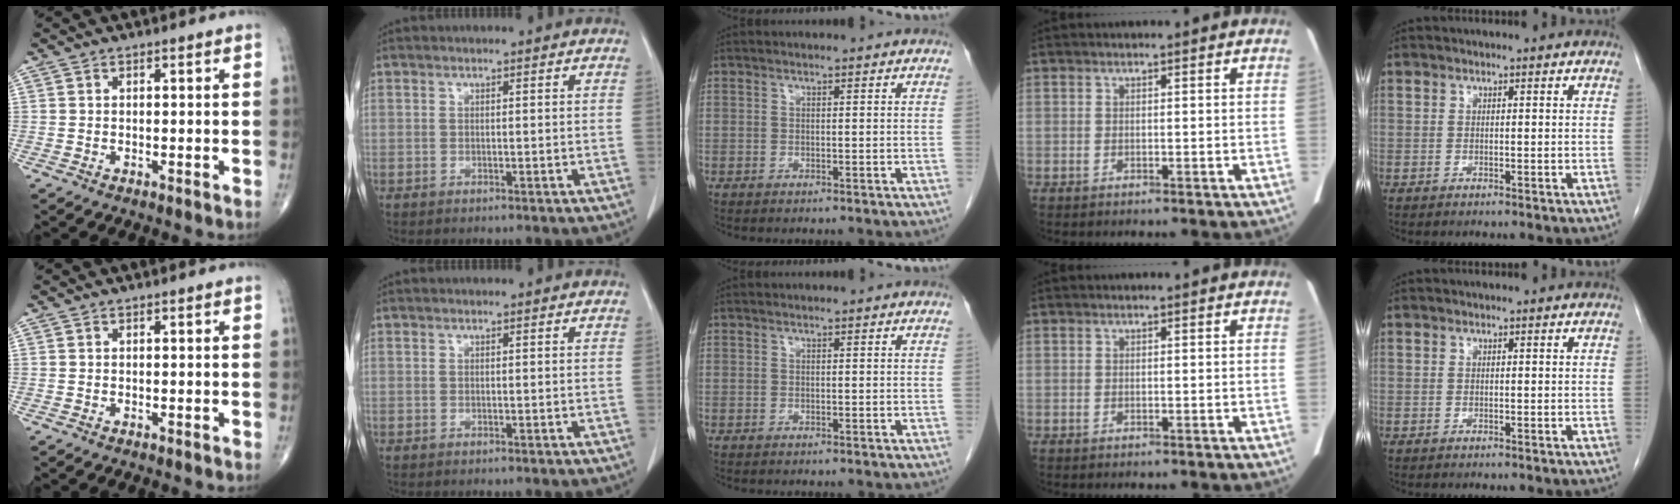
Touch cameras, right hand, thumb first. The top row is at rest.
{}